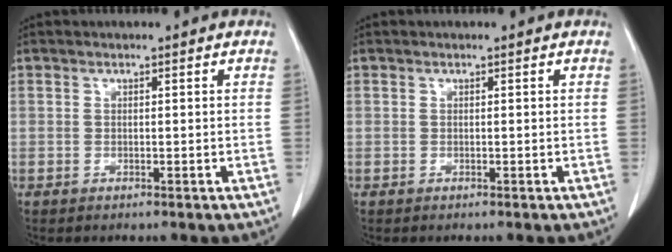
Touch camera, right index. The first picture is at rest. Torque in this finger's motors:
{"motor_torque": [0.00, 0.00, 0.00, 0.00]}